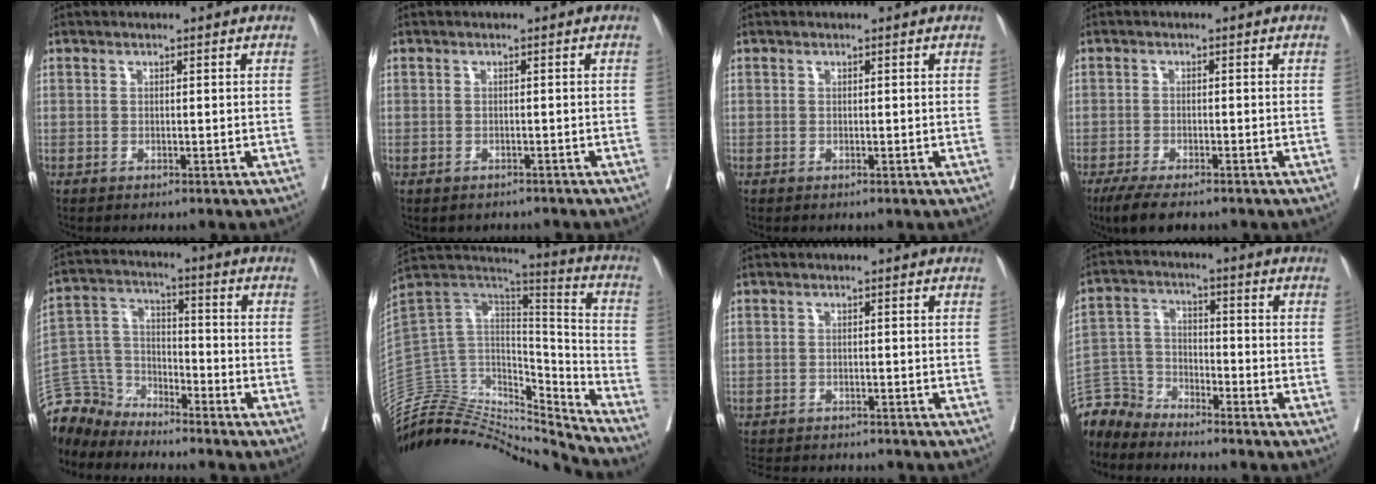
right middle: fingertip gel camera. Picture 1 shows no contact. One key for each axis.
{"total": 1.9, "fx": -1.8, "fy": 0.7, "fz": 0.1, "tx": -0.004, "ty": 0.000, "tz": -0.025}
{"total": 0.0}
{"total": 6.1, "fx": -4.7, "fy": 1.2, "fz": 3.6, "tx": -0.058, "ty": -0.013, "tz": -0.077}
{"total": 9.6, "fx": -9.4, "fy": 2.0, "fz": -0.1, "tx": -0.005, "ty": 0.024, "tz": -0.193}
{"total": 27.8, "fx": -26.7, "fy": 5.2, "fz": 5.5, "tx": -0.139, "ty": 0.033, "tz": -0.432}
{"total": 10.0, "fx": -9.3, "fy": 1.9, "fz": 3.1, "tx": -0.056, "ty": -0.006, "tz": -0.126}
{"total": 6.5, "fx": -6.4, "fy": 0.7, "fz": -0.8, "tx": 0.012, "ty": 0.009, "tz": -0.133}